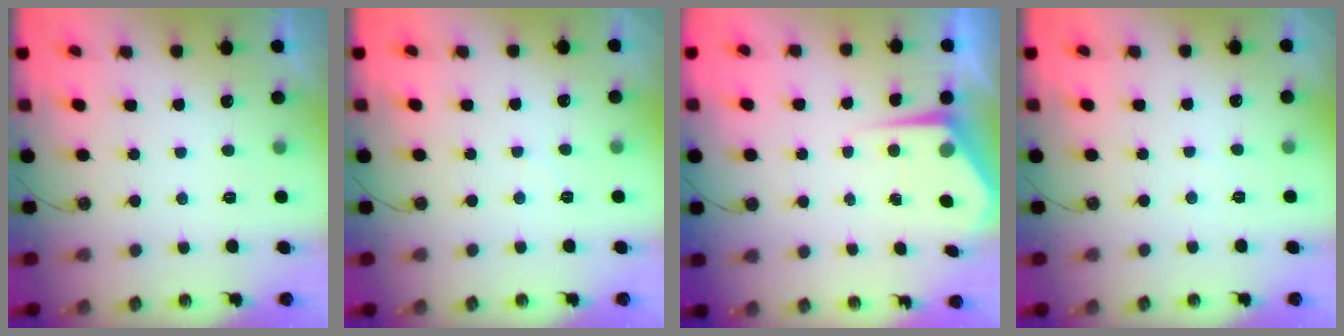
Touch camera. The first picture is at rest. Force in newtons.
{"total": 2.8, "press": 2.8, "slide": 0.5}
{"total": 4.8, "press": 4.8, "slide": 0.4}
{"total": 1.7, "press": 1.6, "slide": 0.3}